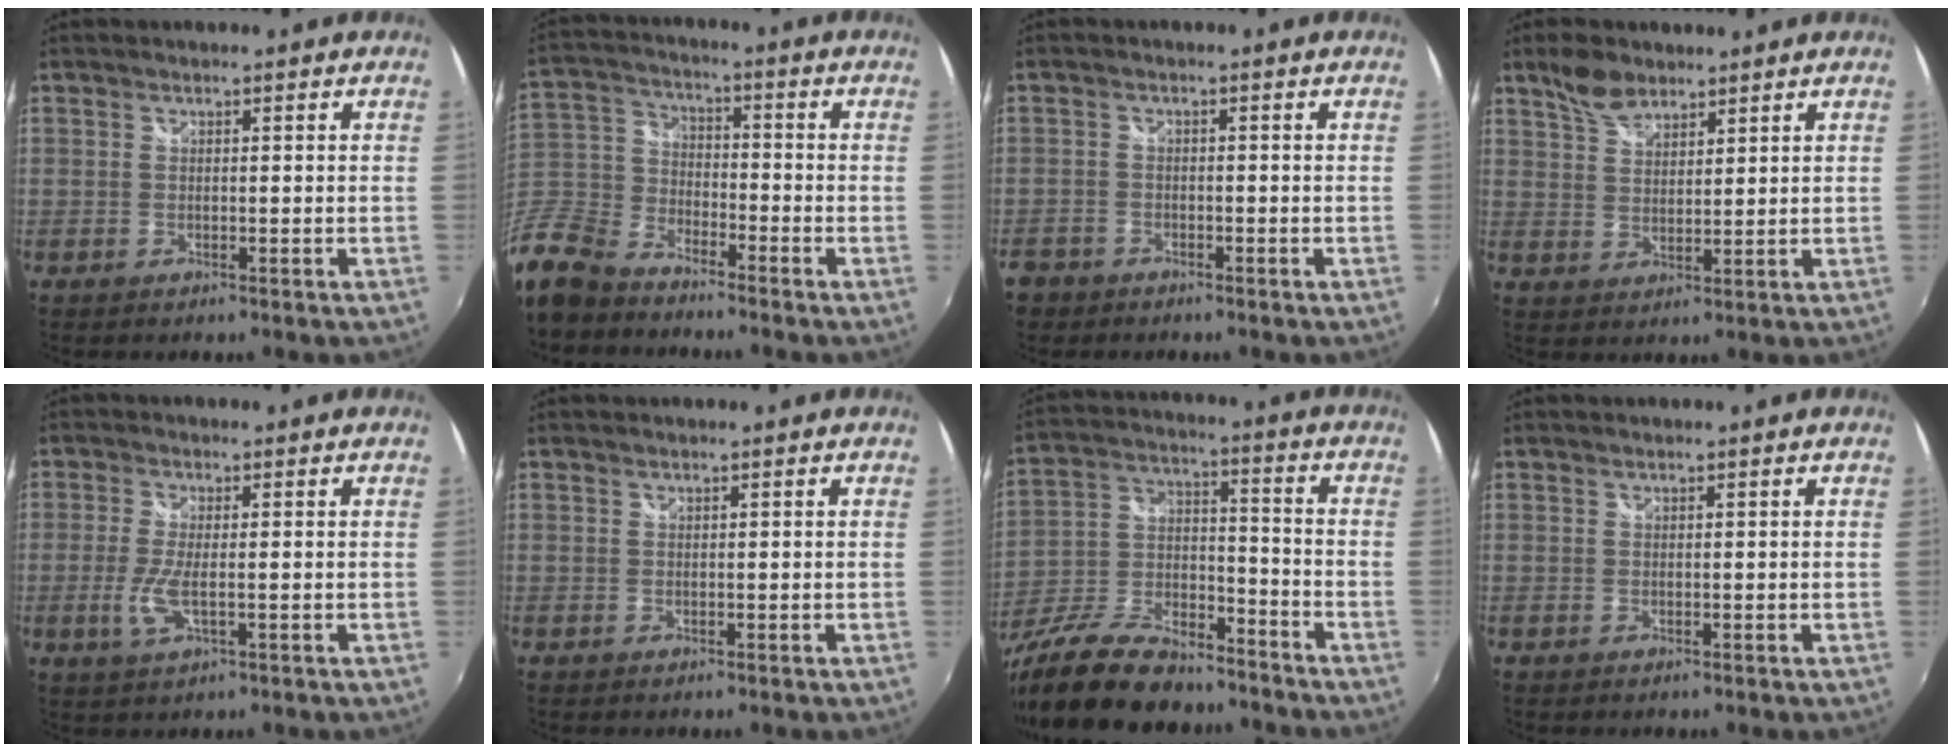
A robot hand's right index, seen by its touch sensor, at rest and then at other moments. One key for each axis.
{"total": 15.7, "fx": -11.3, "fy": 8.7, "fz": 6.5, "tx": -0.183, "ty": 0.005, "tz": -0.228}
{"total": 5.3, "fx": -3.4, "fy": 3.8, "fz": 1.3, "tx": -0.048, "ty": 0.000, "tz": -0.064}
{"total": 6.0, "fx": 4.5, "fy": 2.8, "fz": 2.7, "tx": -0.046, "ty": 0.011, "tz": 0.086}
{"total": 4.9, "fx": -1.0, "fy": 1.2, "fz": 4.6, "tx": -0.103, "ty": -0.009, "tz": -0.020}
{"total": 0.0}
{"total": 23.1, "fx": -17.5, "fy": 8.7, "fz": 12.2, "tx": -0.257, "ty": -0.015, "tz": -0.293}
{"total": 0.0}